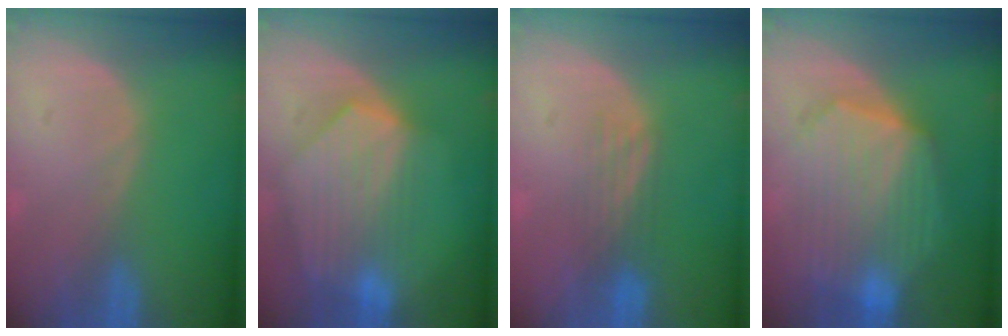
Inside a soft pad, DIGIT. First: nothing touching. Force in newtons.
{"total": 9.2, "press": 8.1, "slide": 4.4}
{"total": 3.9, "press": 3.2, "slide": 2.3}
{"total": 10.8, "press": 10.8, "slide": 0.8}